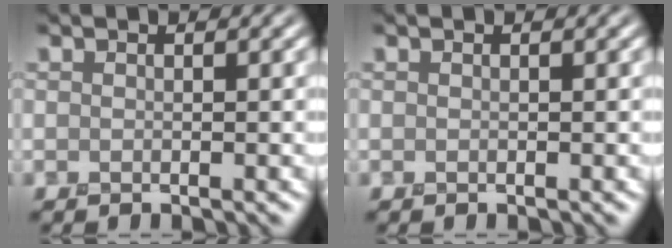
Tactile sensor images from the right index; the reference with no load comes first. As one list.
[{"total": 0.0}]